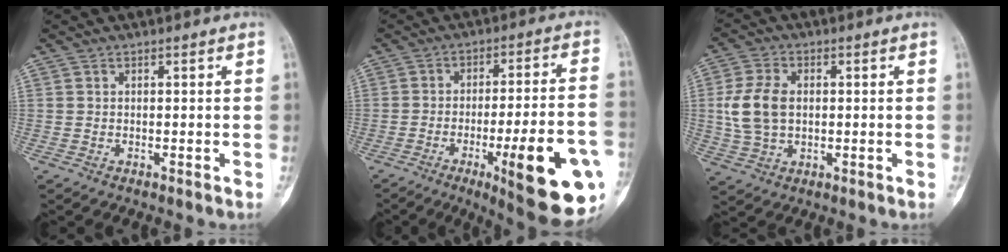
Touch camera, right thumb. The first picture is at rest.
{"total": 21.3, "force": [-7.8, 4.5, 19.3], "torque": [-0.217, 0.012, -0.098]}
{"total": 9.1, "force": [0.6, 6.1, 6.7], "torque": [-0.135, 0.005, 0.015]}